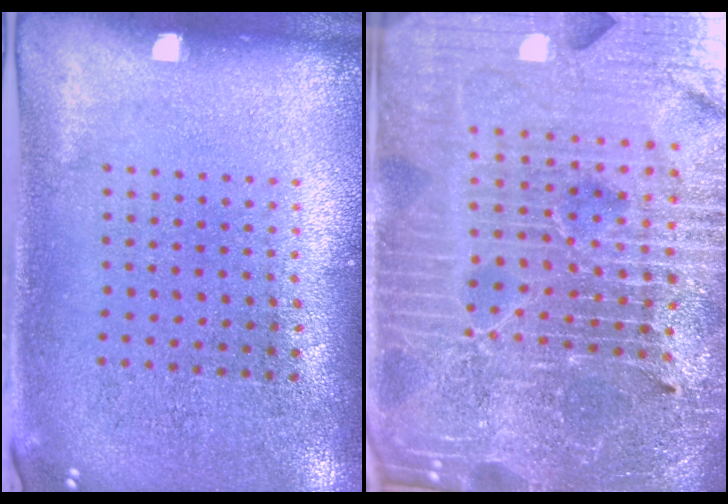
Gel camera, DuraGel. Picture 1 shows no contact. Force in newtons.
{"total": 7.0, "press": 6.2, "slide": 3.4}